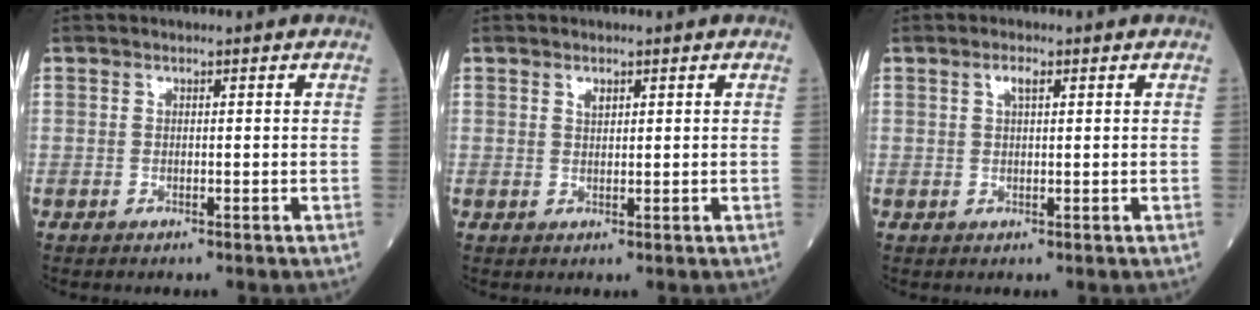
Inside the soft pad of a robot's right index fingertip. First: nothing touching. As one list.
[{"total": 1.1, "force": [0.7, 0.5, 0.7], "torque": [-0.012, -0.001, 0.013]}, {"total": 1.7, "force": [0.8, 0.5, 1.4], "torque": [-0.028, 0.003, 0.014]}]